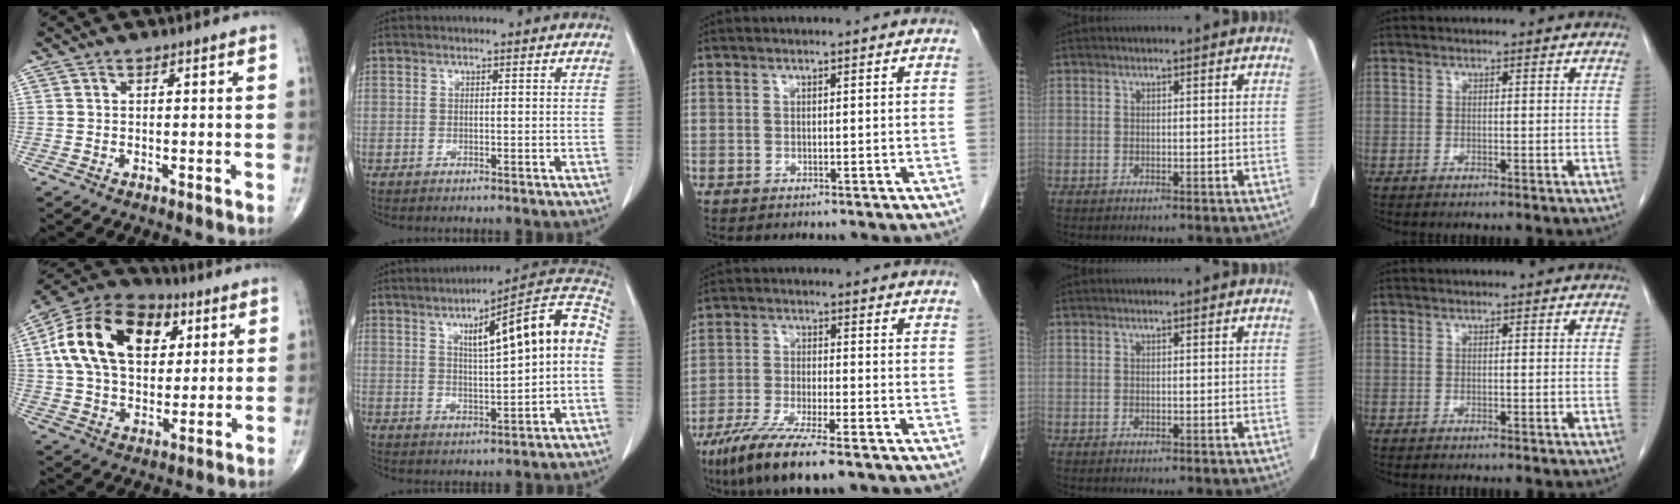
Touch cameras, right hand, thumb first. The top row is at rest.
{"thumb": {"total": 21.8, "force": [6.1, 14.3, 15.3], "torque": [-0.257, 0.008, 0.097]}, "index": {"total": 15.6, "force": [2.4, 2.2, 15.2], "torque": [-0.213, 0.039, 0.032]}, "middle": {"total": 11.4, "force": [-7.7, 1.6, 8.2], "torque": [-0.146, -0.028, -0.128]}}